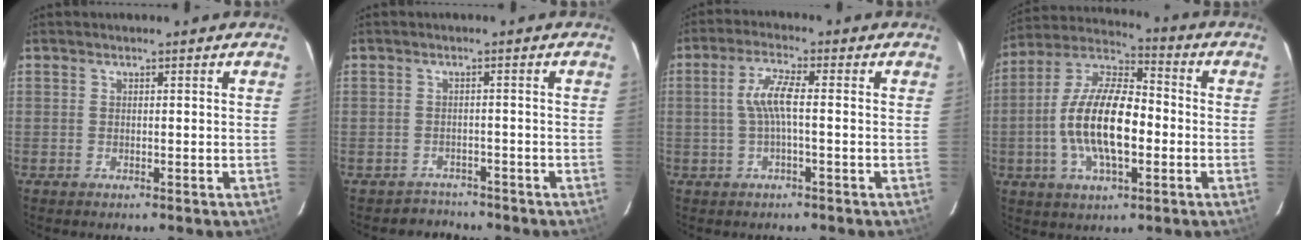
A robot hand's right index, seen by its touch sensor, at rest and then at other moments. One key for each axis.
{"total": 3.6, "fx": -2.9, "fy": 1.9, "fz": -0.8, "tx": 0.007, "ty": 0.017, "tz": -0.044}
{"total": 5.1, "fx": -0.3, "fy": 0.8, "fz": 5.0, "tx": -0.100, "ty": 0.007, "tz": -0.003}
{"total": 16.3, "fx": -2.7, "fy": 6.8, "fz": 14.5, "tx": -0.285, "ty": 0.004, "tz": -0.056}